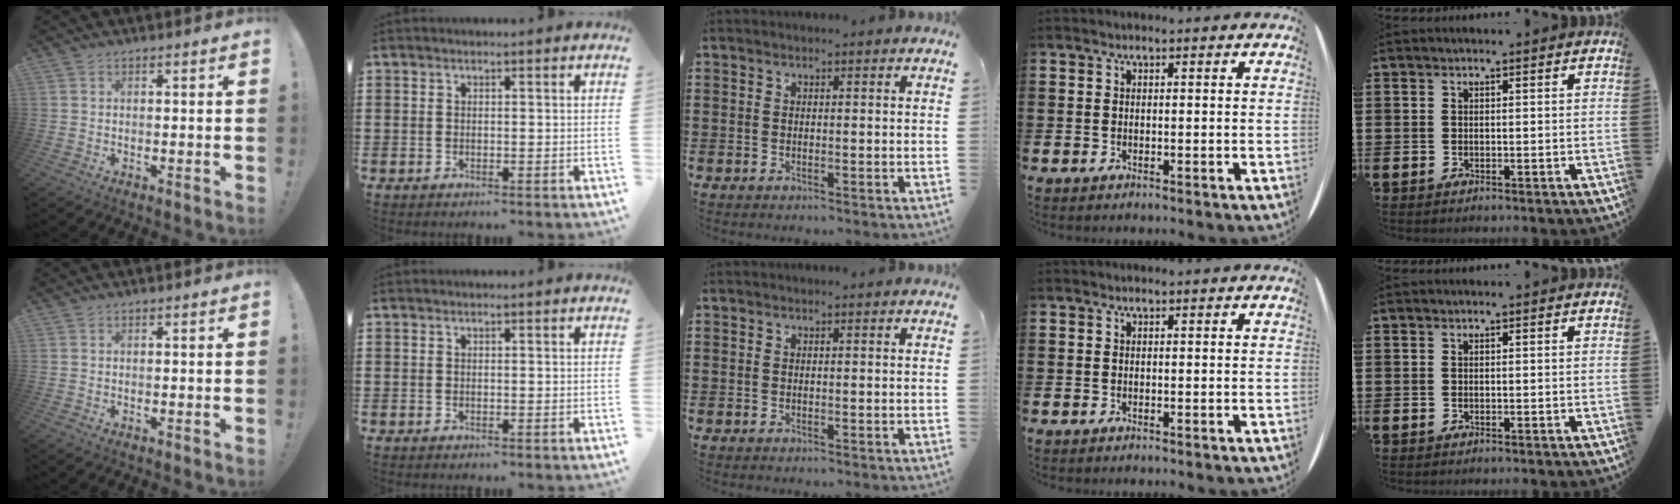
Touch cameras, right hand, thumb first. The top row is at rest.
{}